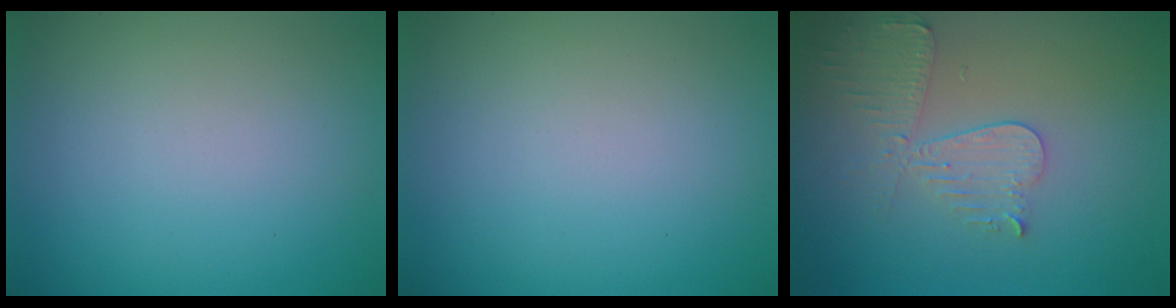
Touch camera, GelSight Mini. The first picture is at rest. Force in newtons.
{"total": 0.0}
{"total": 3.6, "press": 3.2, "slide": 1.6}